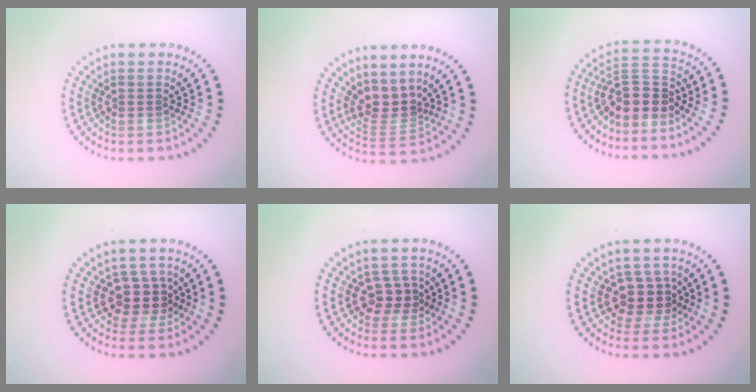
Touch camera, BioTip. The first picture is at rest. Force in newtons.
{"total": 2.9, "press": 1.9, "slide": 2.2}
{"total": 3.8, "press": 3.2, "slide": 2.0}
{"total": 3.0, "press": 2.5, "slide": 1.5}
{"total": 2.2, "press": 2.0, "slide": 0.9}
{"total": 3.0, "press": 2.5, "slide": 1.5}